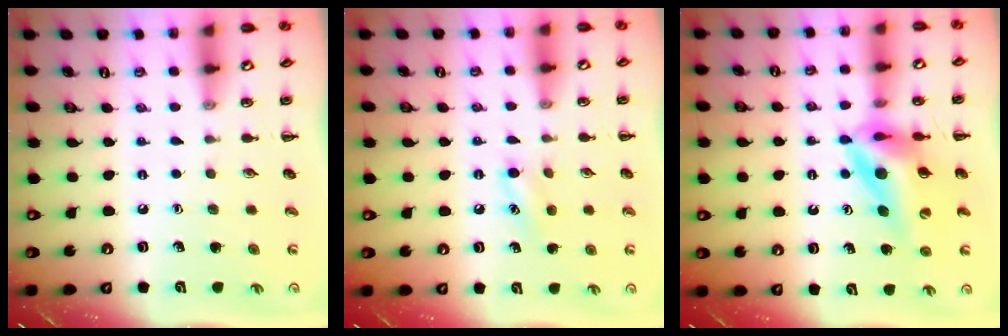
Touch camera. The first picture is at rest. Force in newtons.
{"total": 4.3, "press": 4.1, "slide": 1.3}
{"total": 12.8, "press": 12.0, "slide": 4.2}